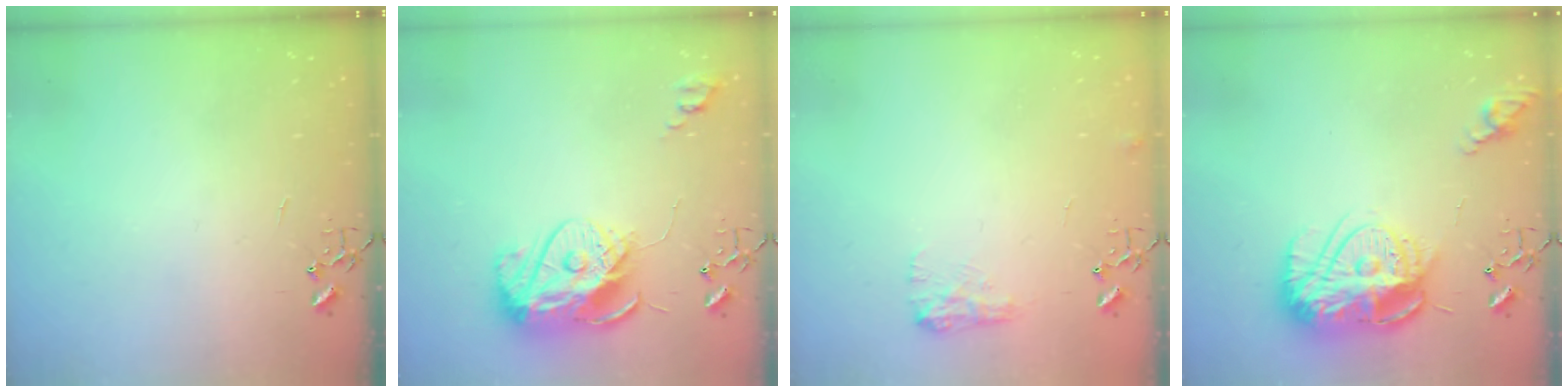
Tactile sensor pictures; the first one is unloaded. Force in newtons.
{"total": 13.9, "press": 13.8, "slide": 1.3}
{"total": 8.3, "press": 8.2, "slide": 0.3}
{"total": 17.2, "press": 17.2, "slide": 1.4}